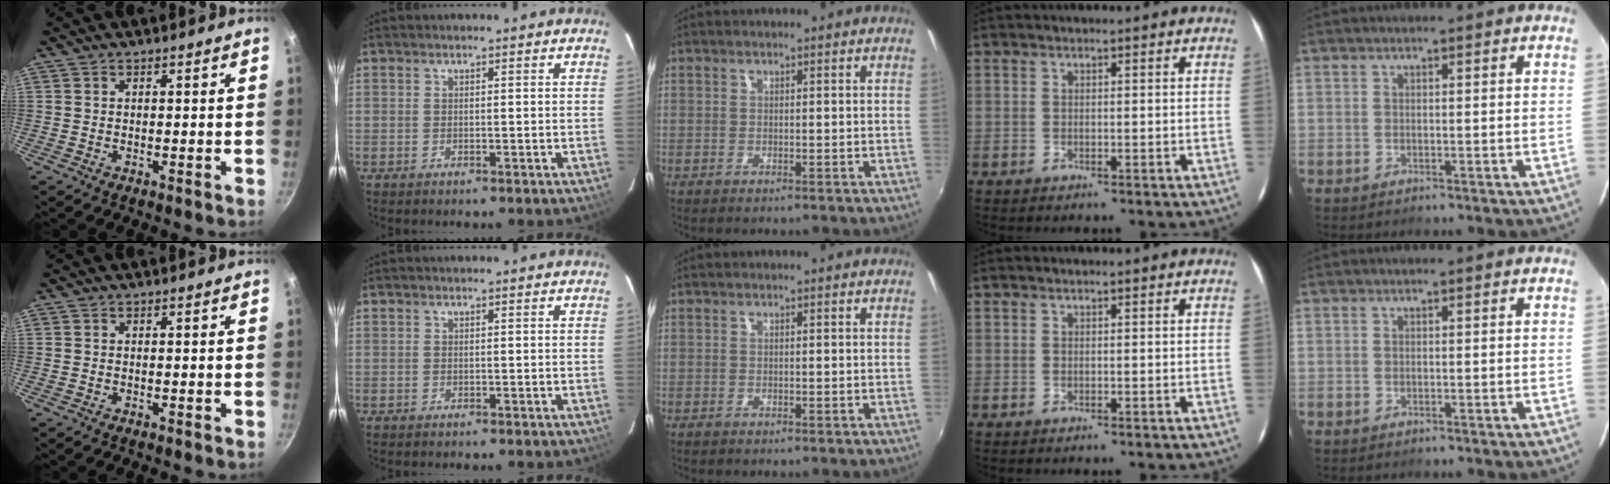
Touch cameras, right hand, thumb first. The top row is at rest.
{}